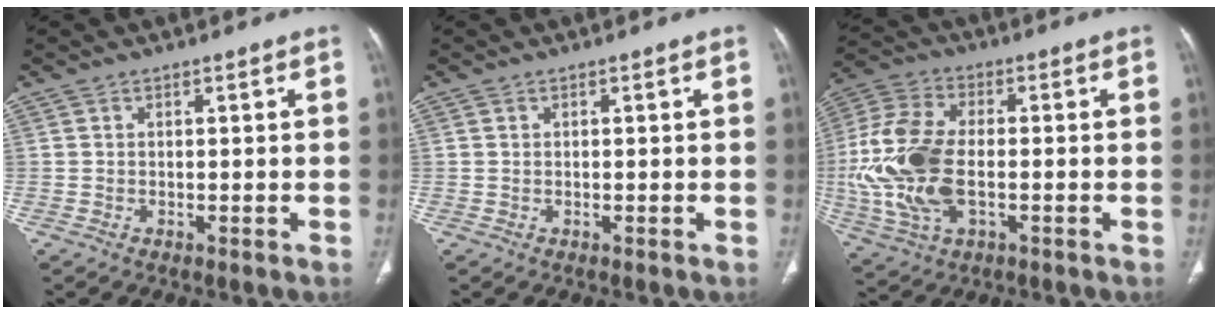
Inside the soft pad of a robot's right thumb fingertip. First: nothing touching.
{"total": 0.0}
{"total": 17.1, "force": [-2.0, 9.5, 14.0], "torque": [-0.316, 0.005, -0.034]}